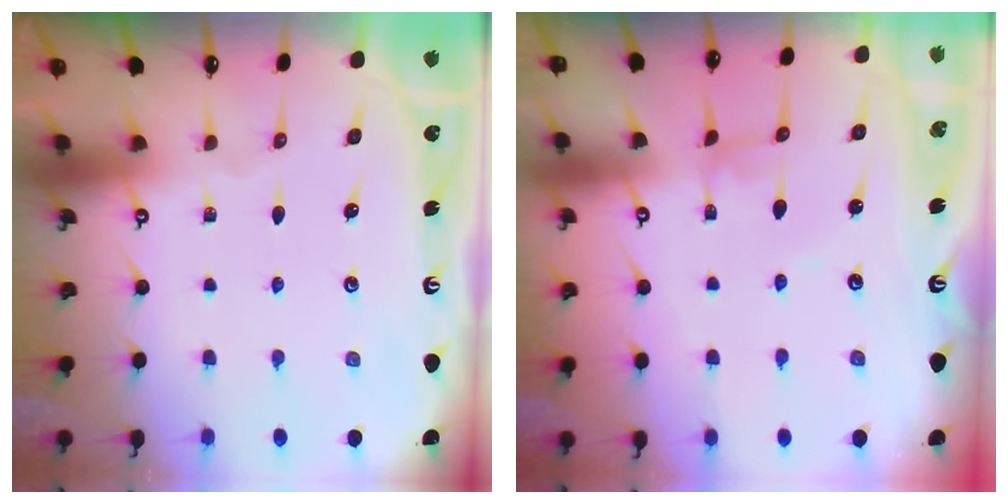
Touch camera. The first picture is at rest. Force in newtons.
{"total": 2.8, "press": 2.8, "slide": 0.1}